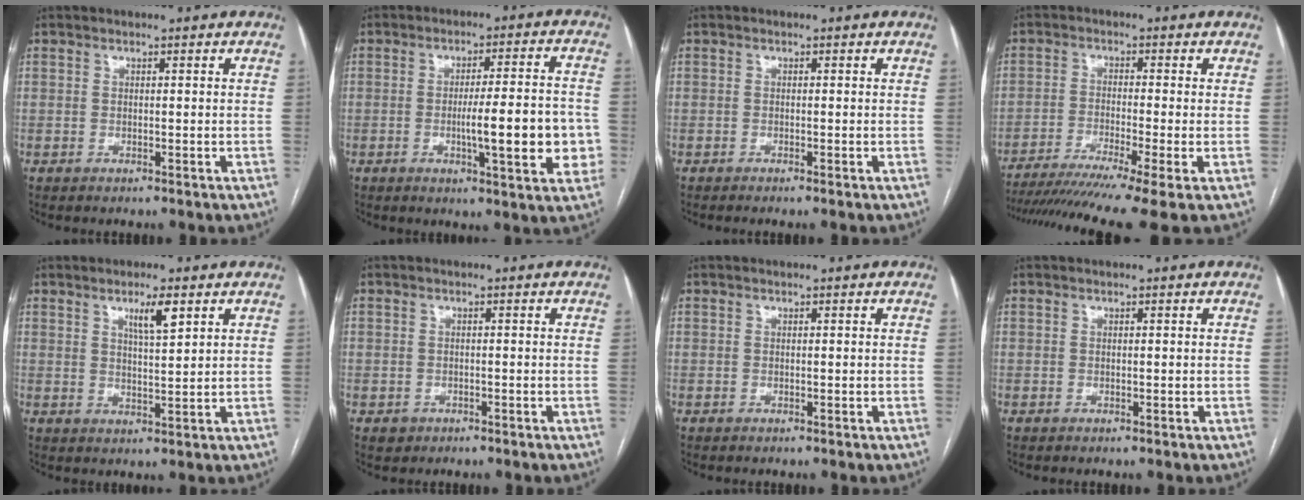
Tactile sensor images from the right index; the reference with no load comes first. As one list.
[{"total": 11.9, "force": [-2.3, 1.9, 11.5], "torque": [-0.159, 0.008, -0.028]}, {"total": 0.7, "force": [-0.5, -0.2, 0.5], "torque": [-0.010, 0.001, -0.009]}, {"total": 14.1, "force": [-10.6, -1.1, 9.1], "torque": [-0.141, -0.032, -0.170]}, {"total": 4.4, "force": [2.4, 0.5, 3.6], "torque": [-0.062, -0.003, 0.042]}, {"total": 1.7, "force": [-0.9, 1.5, 0.2], "torque": [0.000, 0.006, -0.010]}, {"total": 0.0}, {"total": 0.0}]